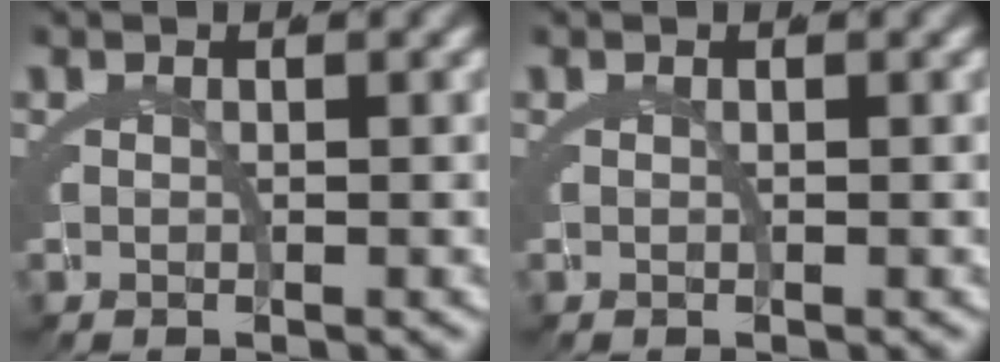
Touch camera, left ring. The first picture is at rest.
{"total": 0.0}